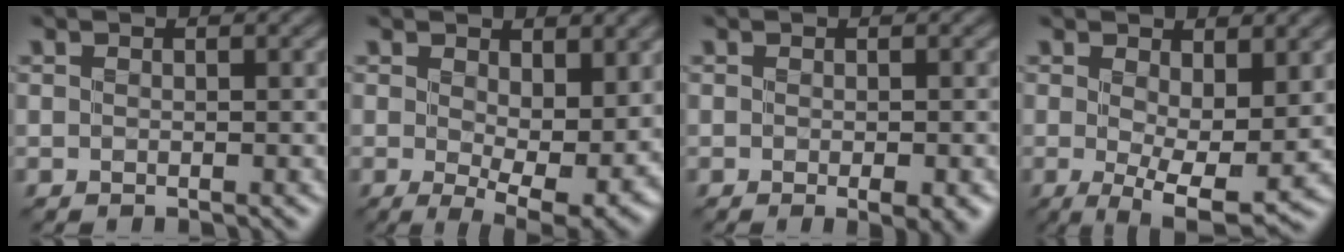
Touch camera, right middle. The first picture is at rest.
{"total": 7.6, "force": [1.1, 3.3, 6.8], "torque": [-0.107, -0.019, 0.024]}
{"total": 2.0, "force": [-0.8, 0.4, 1.9], "torque": [-0.027, -0.005, -0.008]}
{"total": 6.4, "force": [0.4, 2.2, 6.0], "torque": [-0.099, -0.016, 0.009]}